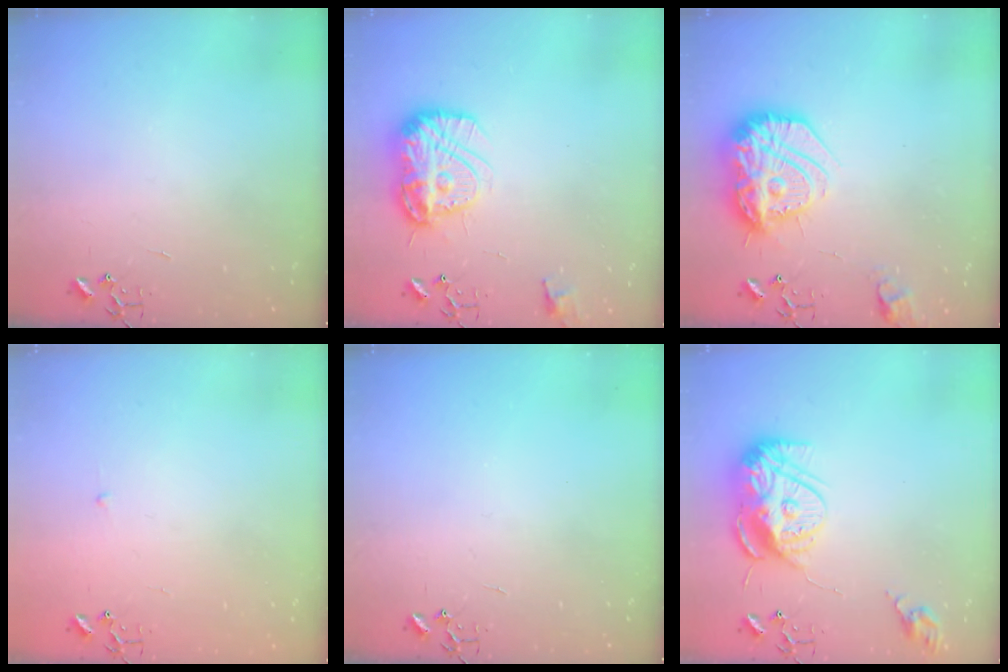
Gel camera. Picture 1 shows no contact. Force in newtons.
{"total": 15.6, "press": 15.5, "slide": 1.6}
{"total": 20.7, "press": 20.6, "slide": 1.5}
{"total": 2.3, "press": 2.3, "slide": 0.3}
{"total": 0.0}
{"total": 14.9, "press": 14.8, "slide": 1.2}